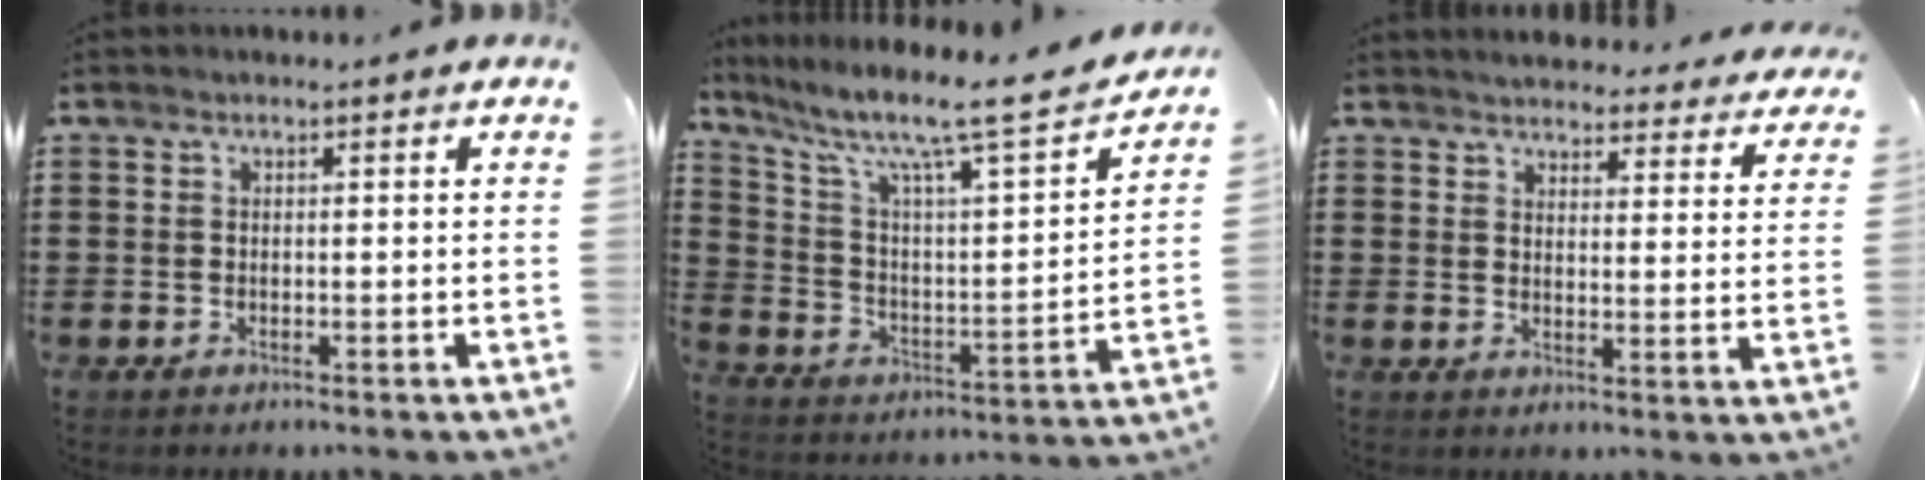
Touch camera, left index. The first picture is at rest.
{"total": 8.9, "force": [6.8, 0.9, 5.7], "torque": [-0.131, -0.053, 0.102]}
{"total": 3.7, "force": [3.7, 0.0, 0.3], "torque": [-0.016, -0.030, 0.060]}